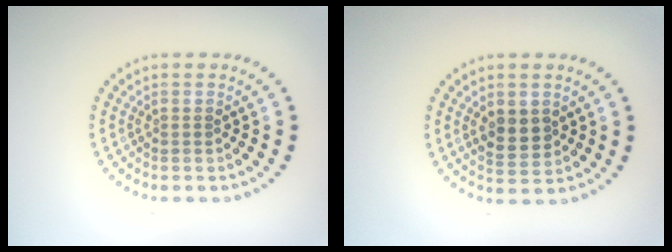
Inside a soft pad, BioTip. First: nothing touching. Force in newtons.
{"total": 2.6, "press": 2.6, "slide": 0.5}